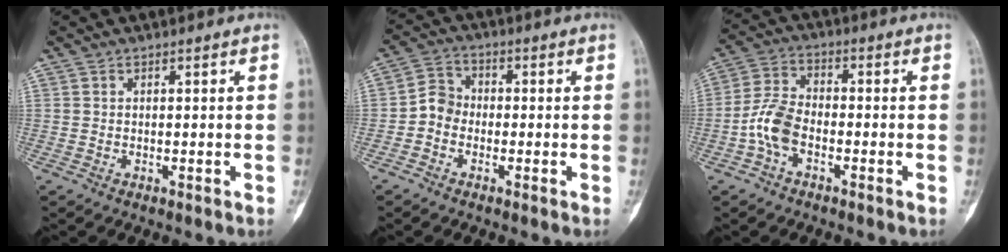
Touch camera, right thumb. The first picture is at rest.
{"total": 4.7, "force": [-1.4, 4.0, 2.1], "torque": [-0.019, 0.016, -0.041]}
{"total": 7.3, "force": [-2.7, 4.2, 5.4], "torque": [-0.111, 0.026, -0.060]}